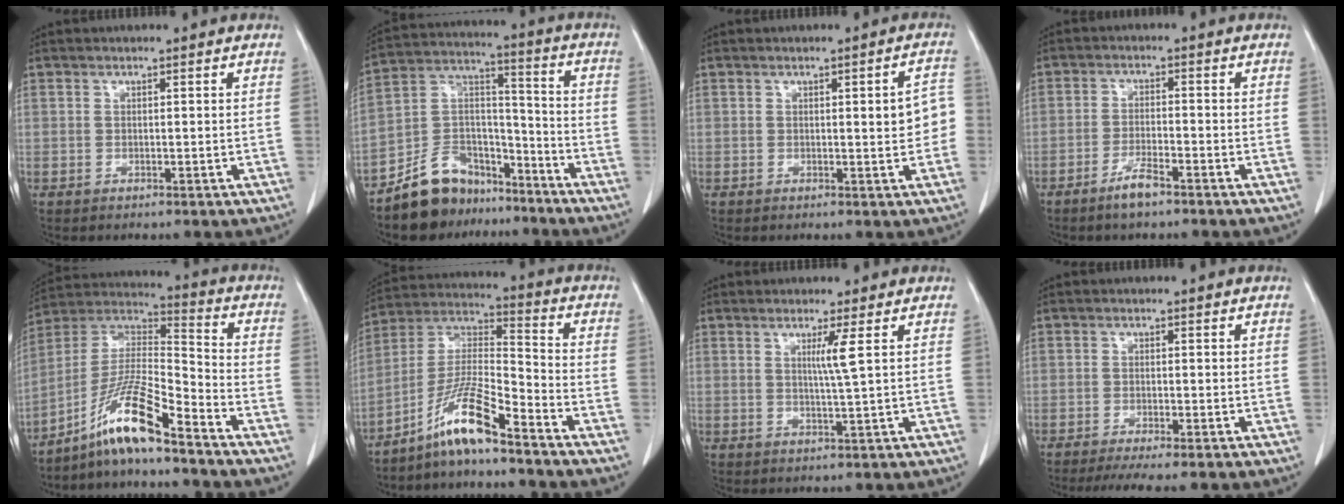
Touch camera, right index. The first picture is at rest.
{"total": 11.8, "force": [-9.3, 6.7, 3.0], "torque": [-0.063, 0.054, -0.162]}
{"total": 4.5, "force": [0.0, 1.1, 4.4], "torque": [-0.045, 0.011, -0.004]}
{"total": 3.8, "force": [-2.8, 0.5, 2.6], "torque": [-0.051, -0.002, -0.050]}
{"total": 12.2, "force": [-8.7, 0.3, 8.6], "torque": [-0.169, 0.007, -0.163]}
{"total": 10.7, "force": [-7.7, 0.3, 7.3], "torque": [-0.152, 0.002, -0.147]}
{"total": 2.9, "force": [1.0, -1.0, 2.6], "torque": [-0.048, -0.008, 0.019]}
{"total": 5.3, "force": [-4.3, -0.2, 3.1], "torque": [-0.043, -0.012, -0.069]}